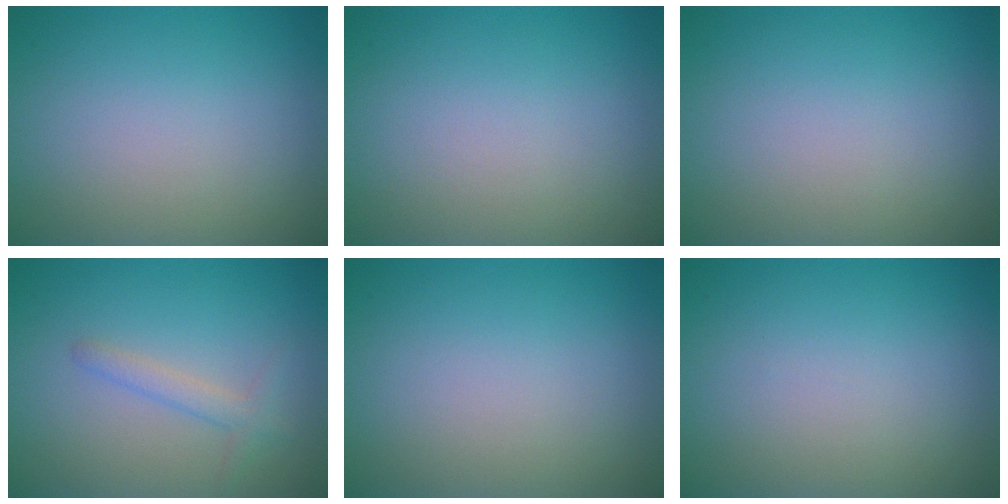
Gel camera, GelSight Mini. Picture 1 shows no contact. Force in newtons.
{"total": 0.0}
{"total": 0.0}
{"total": 1.7, "press": 1.7, "slide": 0.1}
{"total": 0.0}
{"total": 0.0}